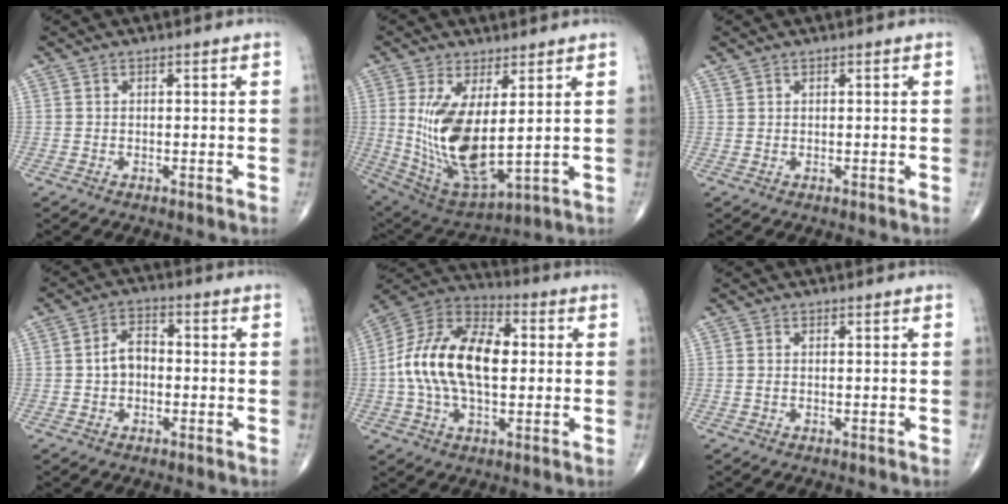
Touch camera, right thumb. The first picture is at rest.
{"total": 15.5, "force": [1.8, 6.3, 14.0], "torque": [-0.274, -0.032, 0.058]}
{"total": 0.5, "force": [0.5, 0.2, 0.1], "torque": [-0.002, 0.001, 0.010]}
{"total": 5.1, "force": [-0.5, 3.6, 3.6], "torque": [-0.051, 0.021, -0.018]}
{"total": 19.4, "force": [0.7, 11.1, 16.0], "torque": [-0.298, 0.026, 0.006]}
{"total": 0.6, "force": [0.0, 0.3, 0.5], "torque": [-0.014, 0.001, 0.001]}